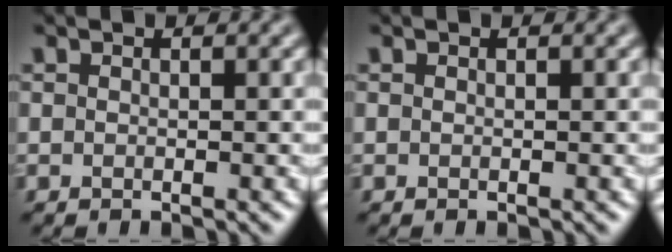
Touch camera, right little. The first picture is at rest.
{"total": 0.0}